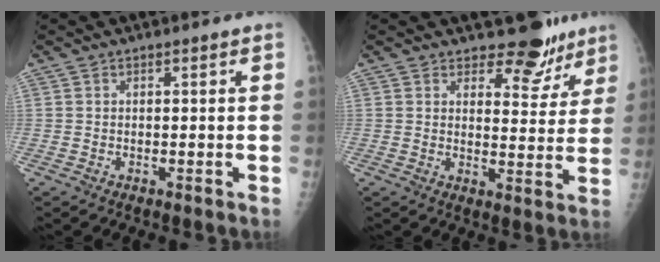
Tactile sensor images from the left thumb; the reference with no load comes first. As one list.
[{"total": 7.9, "force": [6.5, 3.9, 2.0], "torque": [0.007, -0.052, 0.082]}]